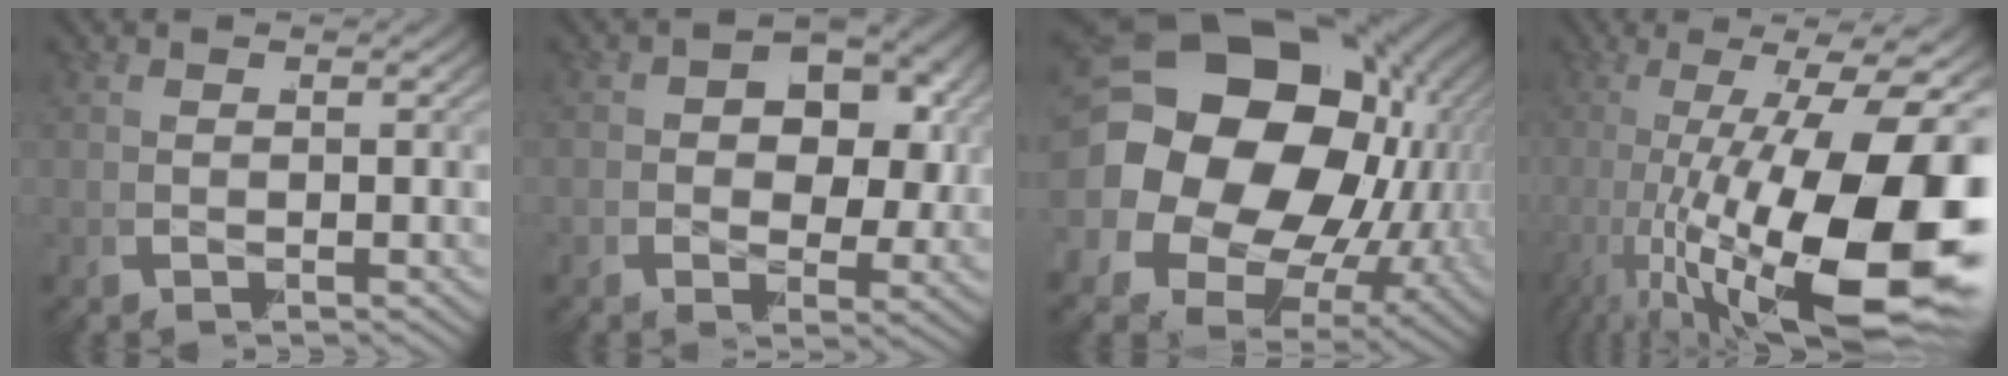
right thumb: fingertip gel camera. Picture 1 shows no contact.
{"total": 8.5, "force": [0.4, 5.4, 6.5], "torque": [-0.089, -0.009, 0.001]}
{"total": 22.7, "force": [0.9, 17.0, 15.0], "torque": [-0.312, -0.036, 0.011]}
{"total": 20.1, "force": [-3.7, 9.6, 17.3], "torque": [-0.292, -0.053, -0.017]}